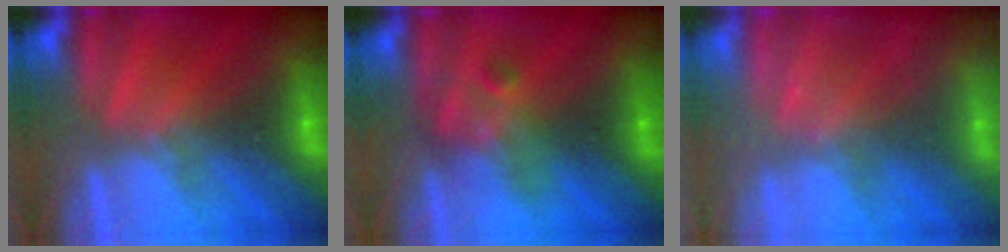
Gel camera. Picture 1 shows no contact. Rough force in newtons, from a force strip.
{"total": 2.5}
{"total": 2.3}